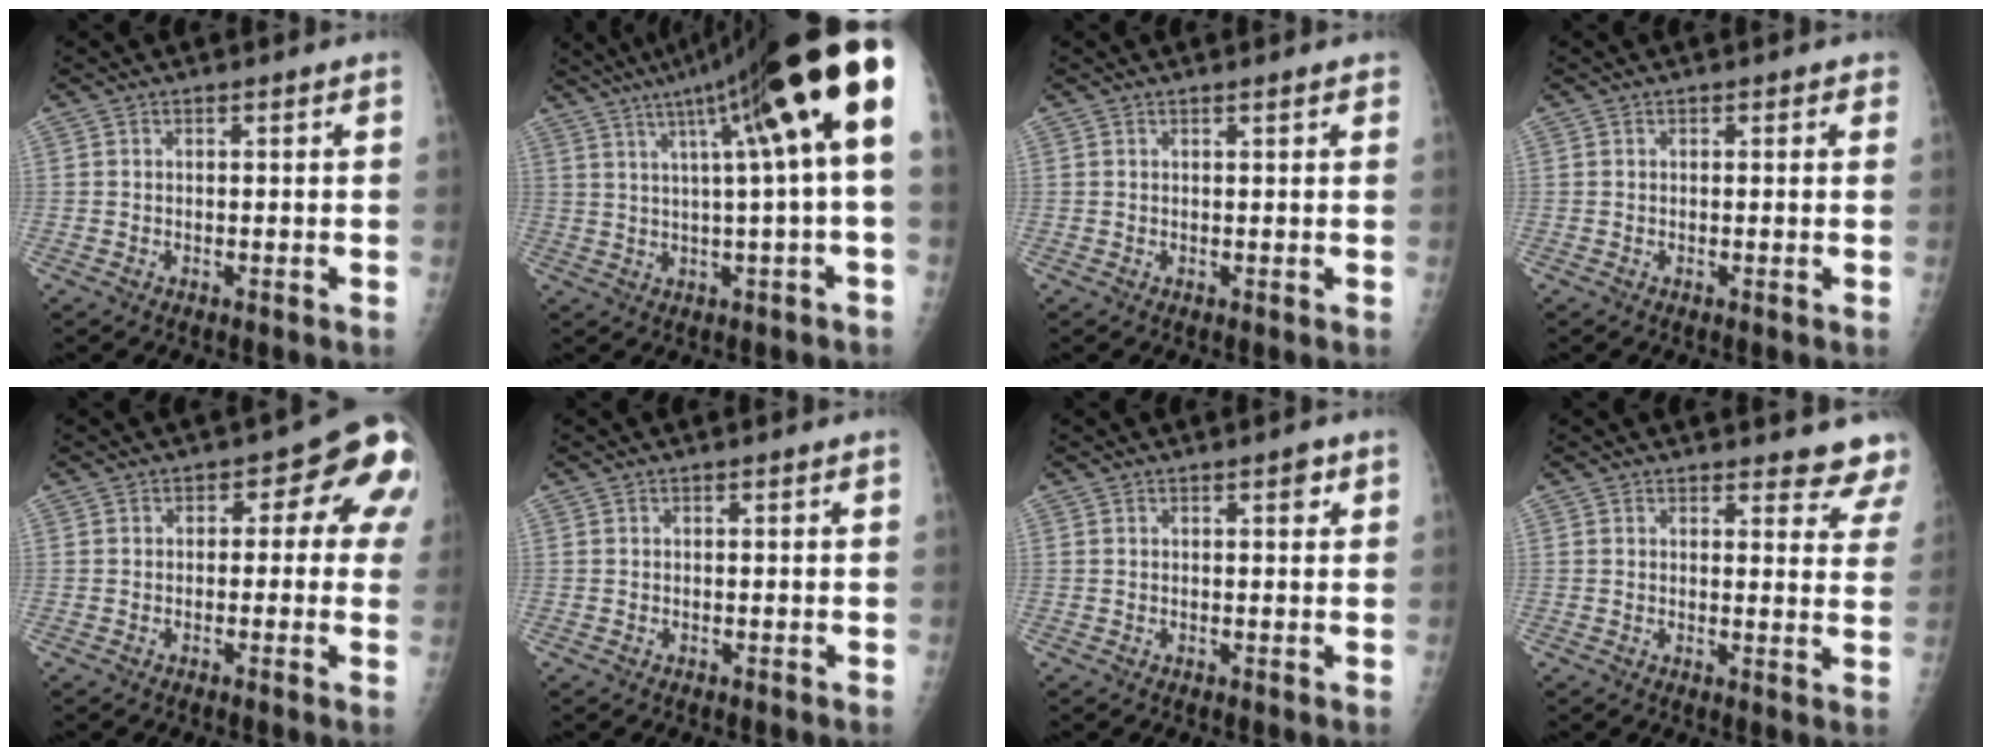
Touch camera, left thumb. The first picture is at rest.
{"total": 20.0, "force": [6.8, 1.2, 18.8], "torque": [-0.284, 0.023, 0.099]}
{"total": 1.1, "force": [0.7, 0.3, 0.8], "torque": [-0.011, 0.000, 0.007]}
{"total": 1.2, "force": [0.5, 0.7, 0.8], "torque": [0.003, 0.002, 0.000]}
{"total": 9.0, "force": [1.4, 5.2, 7.2], "torque": [-0.032, 0.018, 0.002]}
{"total": 0.0}
{"total": 1.6, "force": [0.7, 0.7, 1.3], "torque": [-0.011, 0.000, 0.007]}
{"total": 8.3, "force": [8.0, 2.0, 0.7], "torque": [0.035, -0.056, 0.057]}